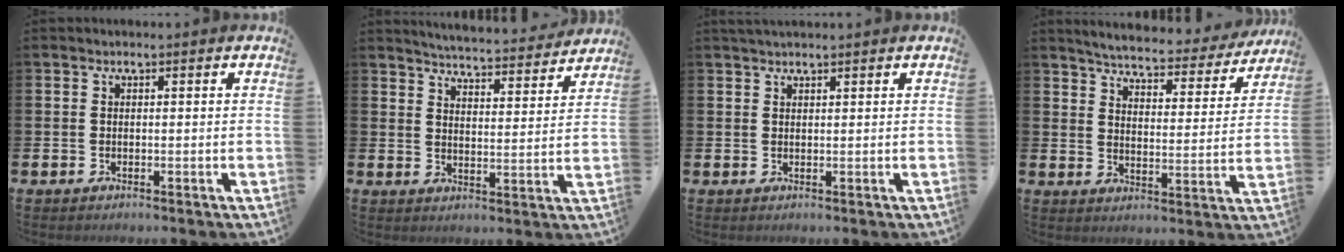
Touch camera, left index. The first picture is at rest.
{"total": 5.3, "force": [5.2, 0.1, 0.6], "torque": [-0.027, -0.043, 0.089]}
{"total": 1.3, "force": [1.3, 0.1, 0.3], "torque": [-0.004, 0.000, 0.023]}
{"total": 5.2, "force": [5.0, 0.6, 1.4], "torque": [-0.045, -0.036, 0.080]}